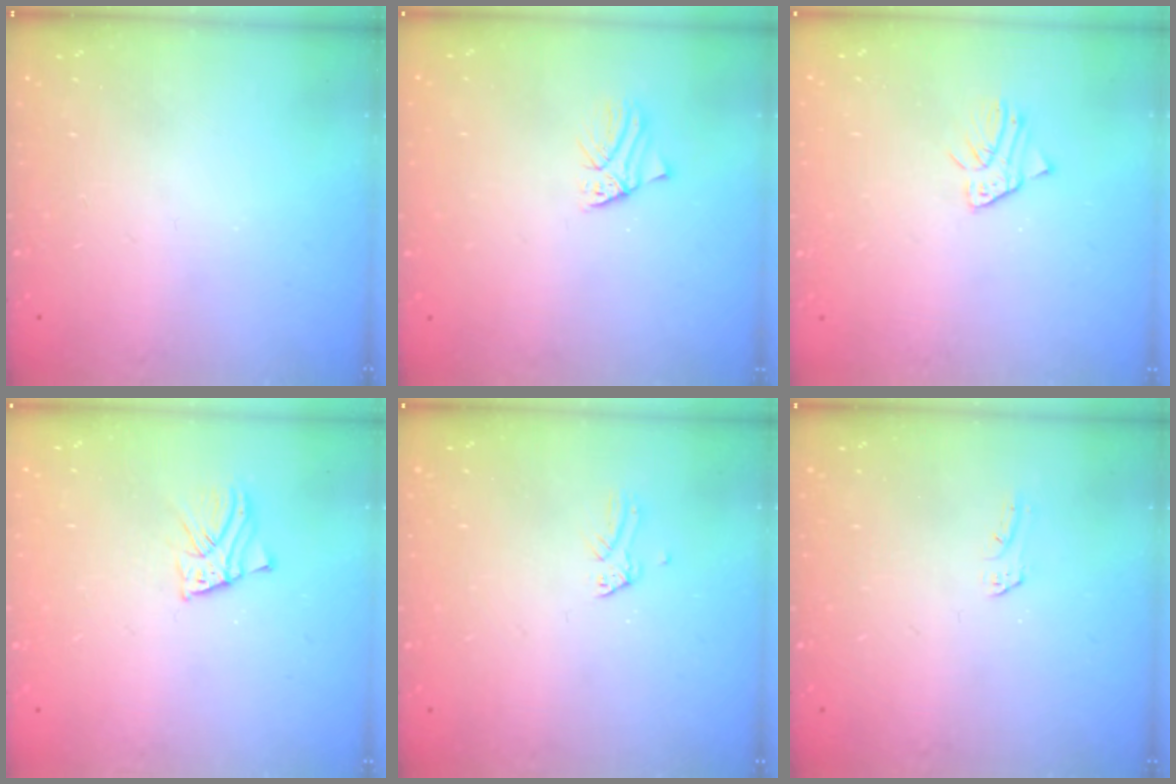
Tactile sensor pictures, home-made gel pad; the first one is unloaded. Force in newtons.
{"total": 0.8, "press": 0.8, "slide": 0.1}
{"total": 1.3, "press": 1.3, "slide": 0.1}
{"total": 2.5, "press": 2.5, "slide": 0.2}
{"total": 0.0}
{"total": 3.0, "press": 3.0, "slide": 0.4}